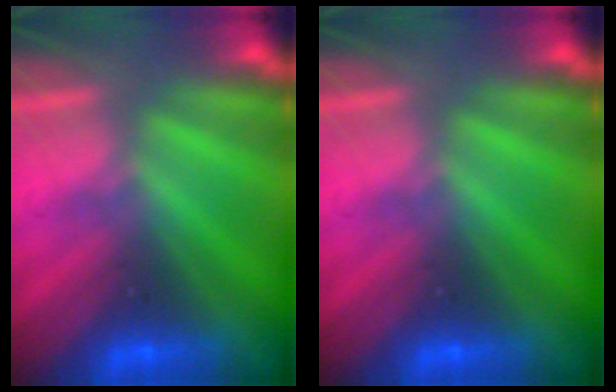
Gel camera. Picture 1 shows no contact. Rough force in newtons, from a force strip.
{"total": 0.0}